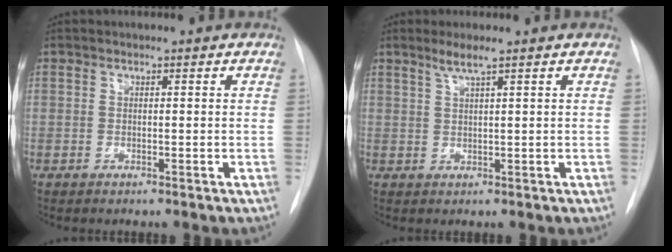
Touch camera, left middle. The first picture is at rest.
{"total": 2.5, "force": [1.7, -0.4, 1.8], "torque": [-0.040, -0.002, 0.034]}